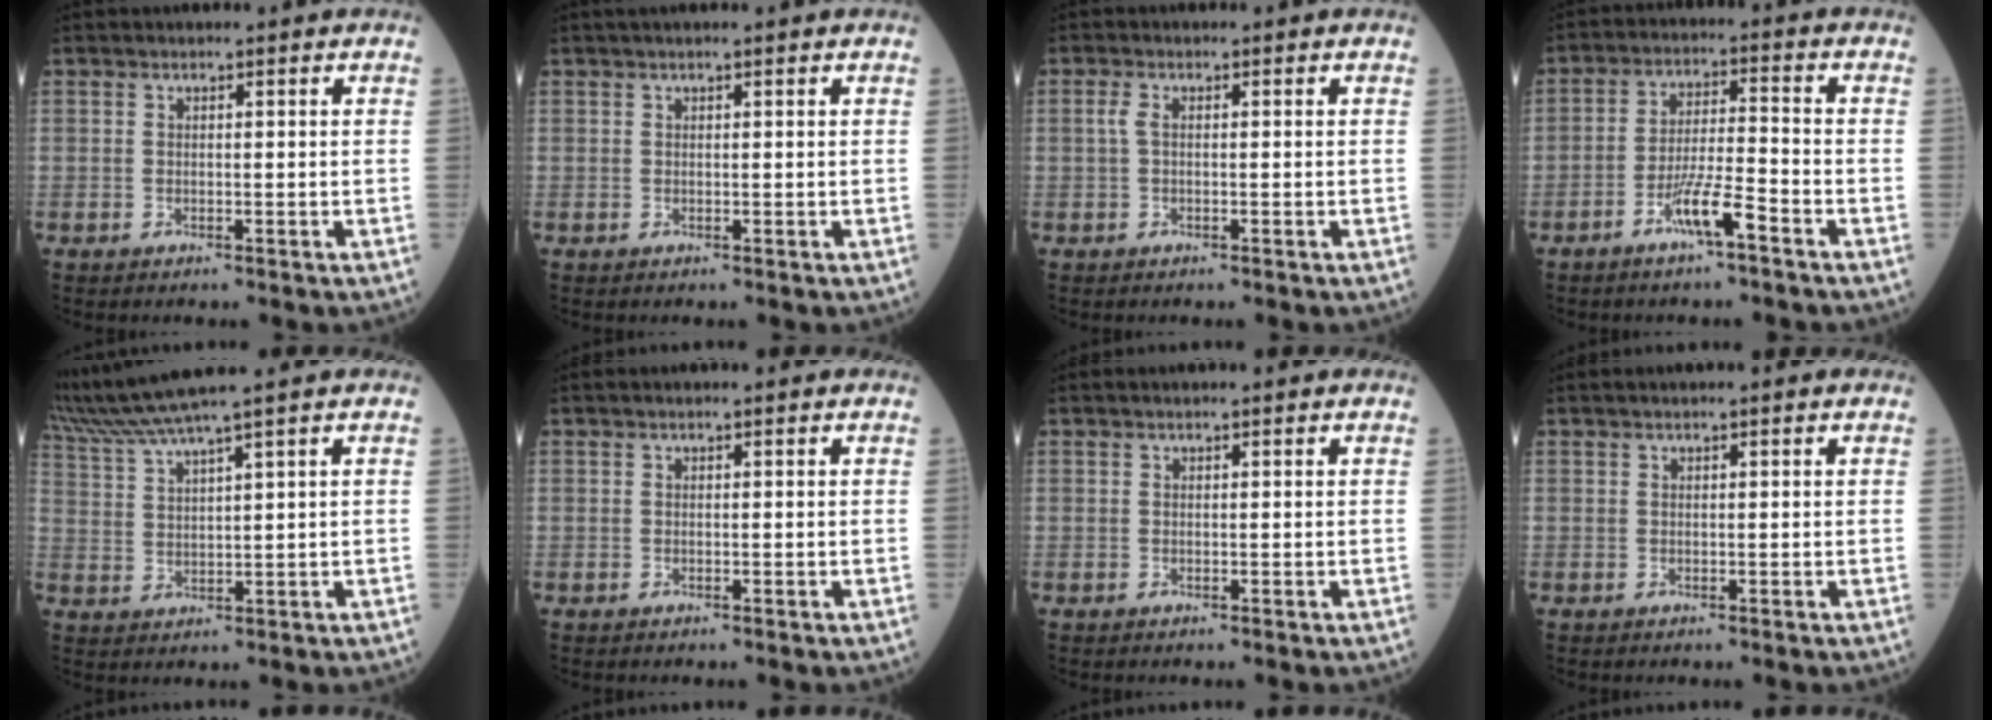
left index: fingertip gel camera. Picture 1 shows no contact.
{"total": 3.0, "force": [2.5, 0.0, 1.7], "torque": [-0.017, 0.031, 0.038]}
{"total": 1.1, "force": [0.0, 0.4, 1.0], "torque": [-0.028, 0.000, -0.001]}
{"total": 6.4, "force": [-4.0, 0.3, 5.0], "torque": [-0.101, -0.002, -0.076]}
{"total": 8.0, "force": [7.0, -2.3, 3.2], "torque": [-0.075, 0.009, 0.143]}
{"total": 0.9, "force": [0.8, 0.0, 0.5], "torque": [-0.008, 0.015, 0.015]}
{"total": 1.5, "force": [1.3, 0.1, 0.8], "torque": [-0.010, 0.019, 0.020]}
{"total": 1.7, "force": [1.3, 0.0, 1.1], "torque": [-0.016, 0.019, 0.021]}